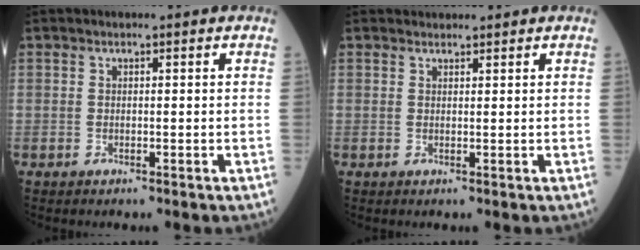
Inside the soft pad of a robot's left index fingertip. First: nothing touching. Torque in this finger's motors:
{"motor_torque": [0.10, 0.02, -0.12, 0.00]}